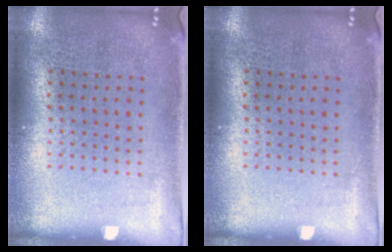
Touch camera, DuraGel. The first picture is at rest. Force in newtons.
{"total": 0.0}